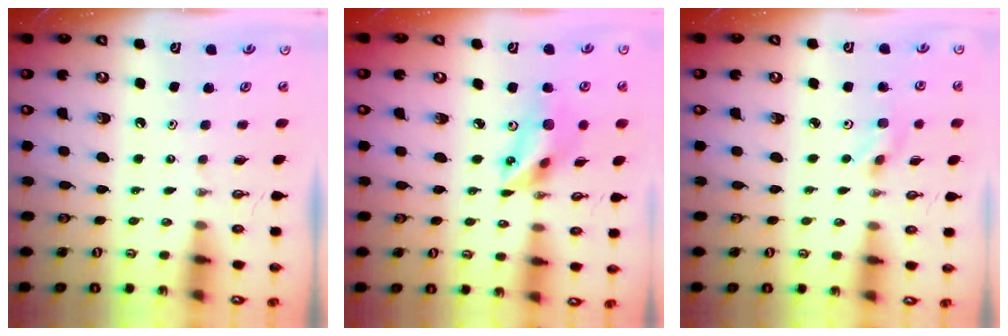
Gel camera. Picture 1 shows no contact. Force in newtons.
{"total": 12.5, "press": 12.2, "slide": 2.9}
{"total": 2.5, "press": 2.5, "slide": 0.5}